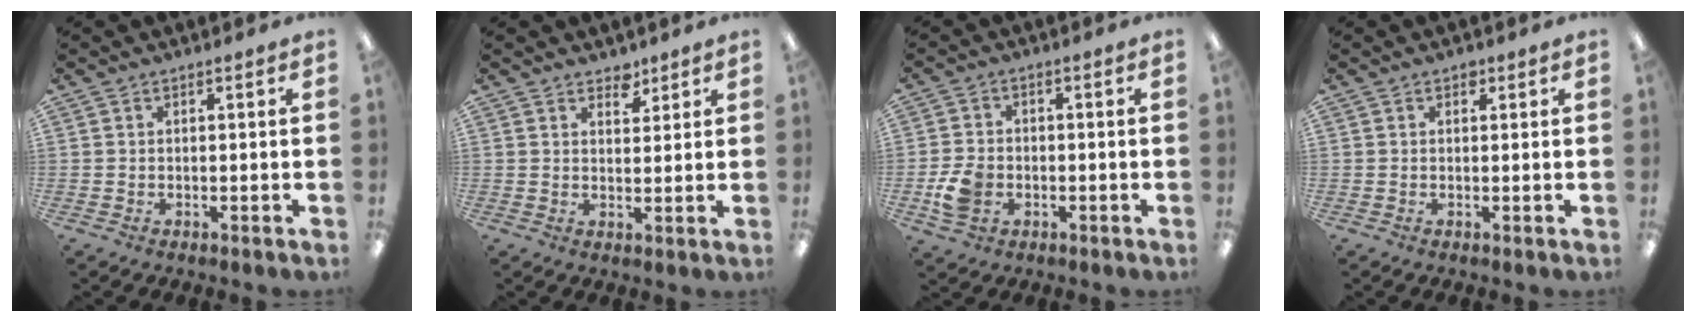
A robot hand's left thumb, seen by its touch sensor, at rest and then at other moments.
{"total": 4.2, "force": [3.3, 2.3, 1.3], "torque": [0.000, -0.021, 0.054]}
{"total": 6.6, "force": [-2.0, 5.0, 3.8], "torque": [-0.071, 0.006, -0.036]}
{"total": 1.4, "force": [0.7, 0.9, 0.8], "torque": [-0.008, -0.002, 0.012]}